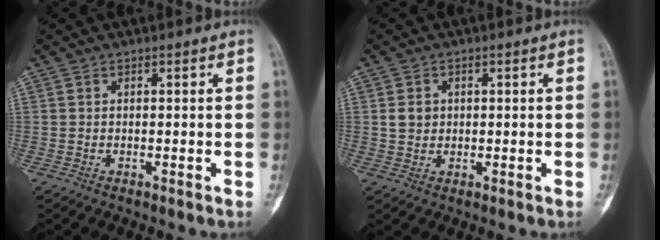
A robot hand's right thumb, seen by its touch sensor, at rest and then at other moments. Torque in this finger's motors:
{"motor_torque": [0.62, 0.65, 0.10, -0.18, 0.04]}